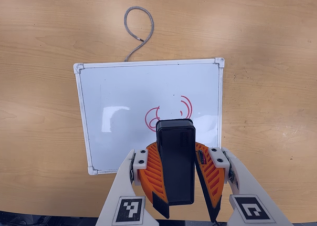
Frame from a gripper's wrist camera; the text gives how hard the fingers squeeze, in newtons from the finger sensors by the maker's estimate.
{"total": 12.6, "left": 12.7, "right": 12.6}